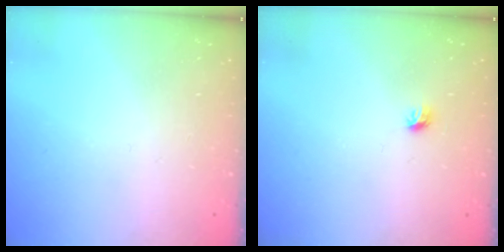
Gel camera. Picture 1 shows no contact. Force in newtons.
{"total": 4.2, "press": 4.1, "slide": 1.0}